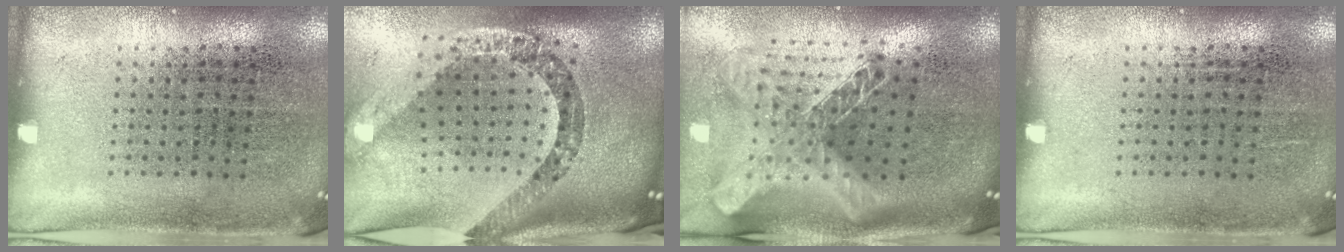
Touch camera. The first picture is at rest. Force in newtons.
{"total": 3.6, "press": 2.5, "slide": 2.6}
{"total": 2.9, "press": 2.0, "slide": 2.0}
{"total": 0.0}